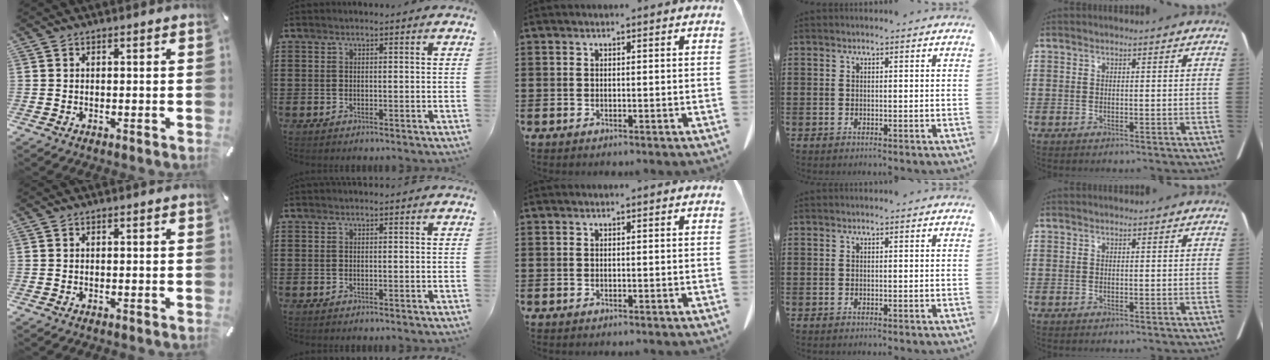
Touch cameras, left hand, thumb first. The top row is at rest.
{}